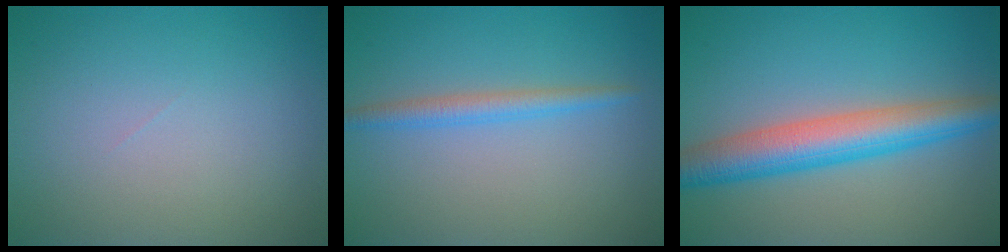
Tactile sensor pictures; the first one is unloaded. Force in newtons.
{"total": 2.1, "press": 2.1, "slide": 0.0}
{"total": 6.3, "press": 6.3, "slide": 0.1}